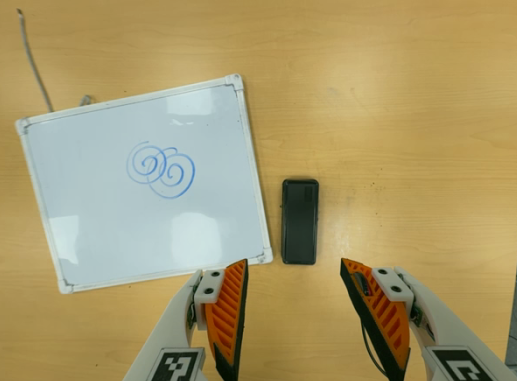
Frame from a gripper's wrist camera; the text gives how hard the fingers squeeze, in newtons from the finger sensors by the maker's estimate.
{"total": 0.0}